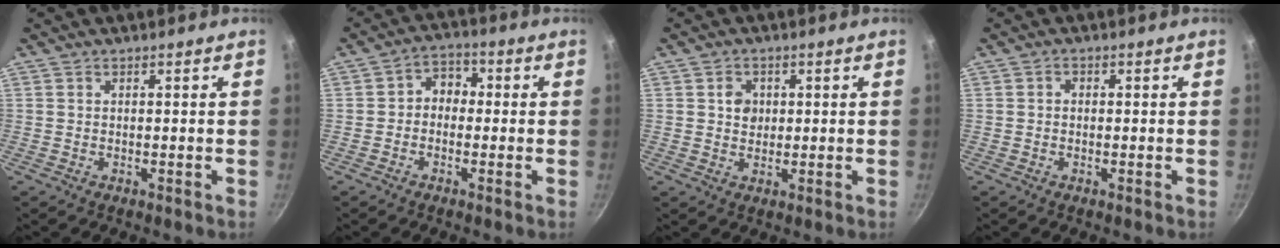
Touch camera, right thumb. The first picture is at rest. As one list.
[{"total": 4.7, "force": [-0.5, 3.8, 2.7], "torque": [-0.015, 0.020, -0.023]}, {"total": 3.3, "force": [0.7, 2.8, 1.5], "torque": [-0.009, 0.000, 0.007]}, {"total": 1.0, "force": [-0.2, 0.9, 0.5], "torque": [-0.010, 0.006, -0.004]}]